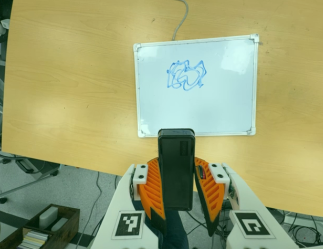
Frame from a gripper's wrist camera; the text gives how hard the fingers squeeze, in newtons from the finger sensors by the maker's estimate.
{"total": 9.0, "left": 7.1, "right": 10.8}